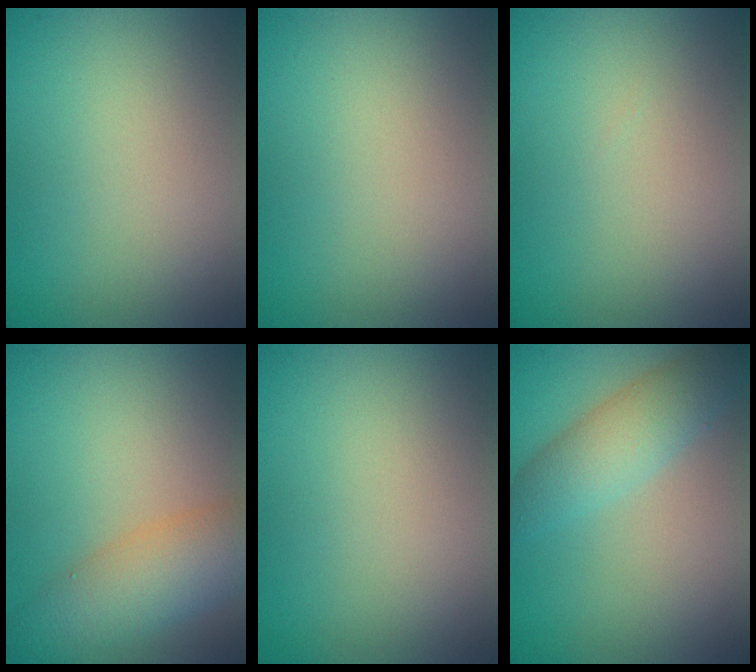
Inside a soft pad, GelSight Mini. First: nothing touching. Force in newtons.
{"total": 0.0}
{"total": 0.0}
{"total": 5.6, "press": 5.6, "slide": 0.3}
{"total": 0.0}
{"total": 3.8, "press": 3.8, "slide": 0.1}